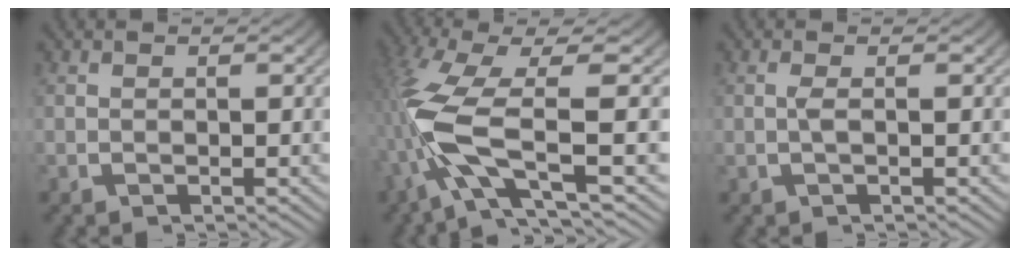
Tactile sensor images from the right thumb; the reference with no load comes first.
{"total": 9.6, "force": [-1.2, 4.3, 8.4], "torque": [-0.208, -0.024, -0.005]}
{"total": 1.0, "force": [0.0, 0.0, 1.0], "torque": [-0.026, -0.001, 0.002]}